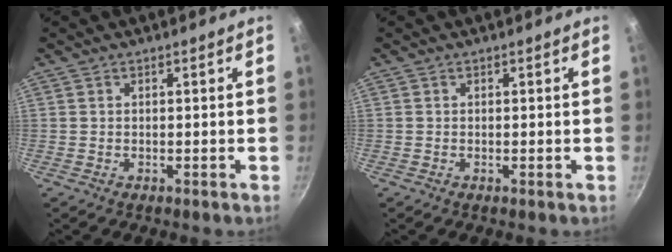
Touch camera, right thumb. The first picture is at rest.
{"total": 0.0}